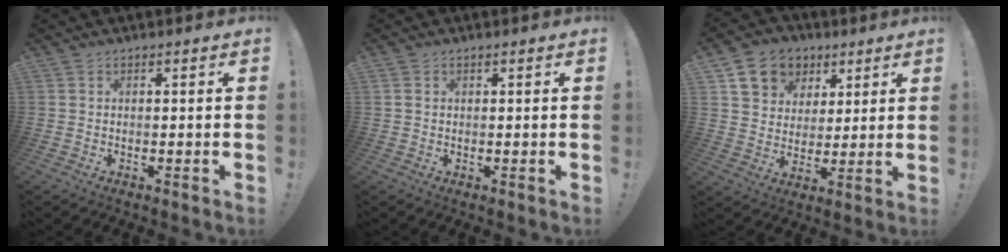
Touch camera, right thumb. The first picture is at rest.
{"total": 1.1, "force": [0.5, 0.8, 0.5], "torque": [-0.009, 0.003, 0.009]}
{"total": 12.6, "force": [6.3, 10.0, 4.5], "torque": [-0.063, -0.028, 0.127]}